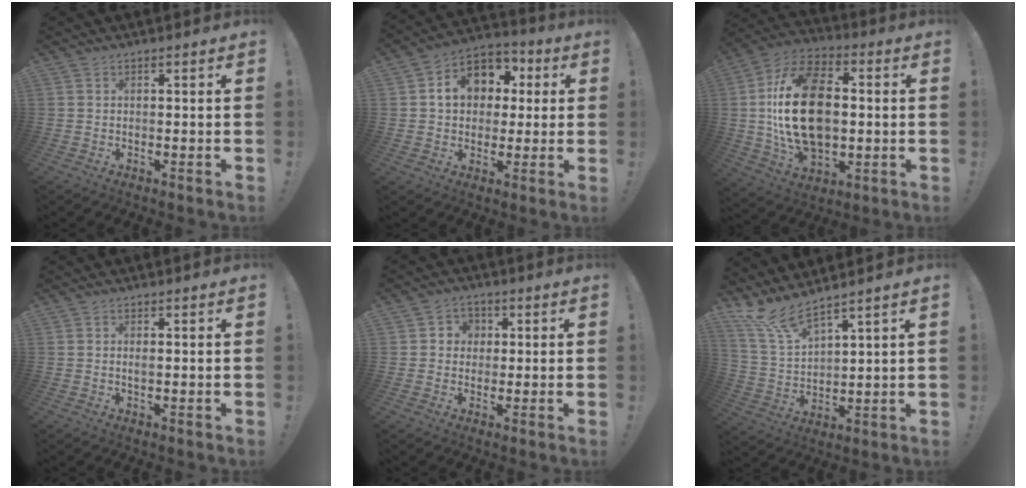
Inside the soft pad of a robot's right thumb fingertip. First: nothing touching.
{"total": 12.5, "force": [3.0, 10.2, 6.5], "torque": [-0.097, -0.001, 0.062]}
{"total": 25.7, "force": [0.6, 16.6, 19.6], "torque": [-0.374, 0.016, 0.019]}
{"total": 0.9, "force": [0.0, 0.1, 0.8], "torque": [-0.009, -0.003, -0.002]}
{"total": 4.6, "force": [0.2, 4.4, 1.1], "torque": [-0.017, 0.005, 0.005]}
{"total": 10.1, "force": [8.6, 2.0, 4.8], "torque": [-0.119, -0.052, 0.164]}